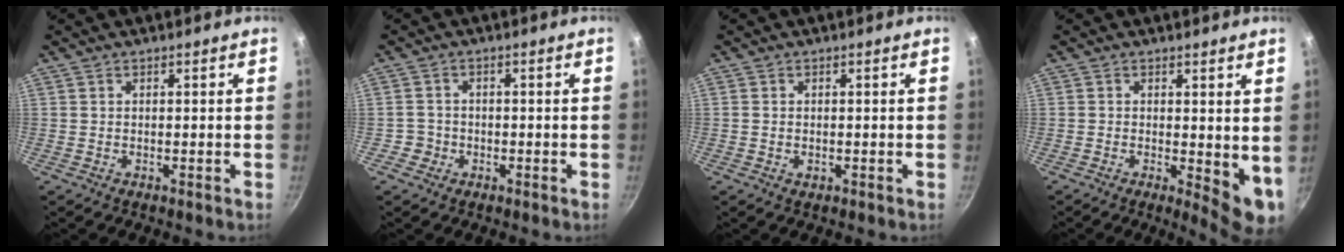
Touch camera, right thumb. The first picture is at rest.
{"total": 2.7, "force": [-1.1, 2.4, 0.2], "torque": [0.012, 0.017, -0.018]}
{"total": 1.0, "force": [-0.2, 0.8, 0.6], "torque": [-0.010, 0.000, -0.004]}
{"total": 7.1, "force": [0.1, 2.8, 6.5], "torque": [-0.072, -0.015, 0.002]}